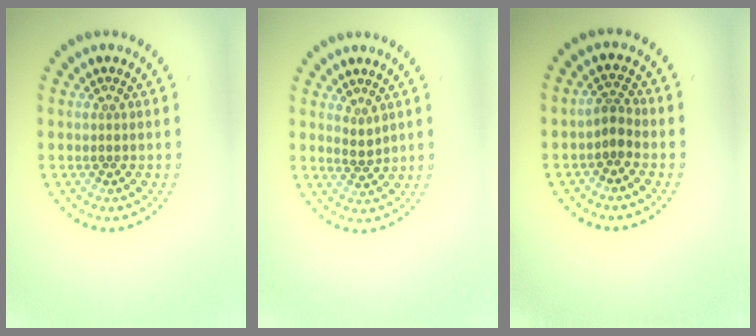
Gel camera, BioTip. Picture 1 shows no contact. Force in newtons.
{"total": 1.2, "press": 0.9, "slide": 0.7}
{"total": 1.6, "press": 1.3, "slide": 1.0}